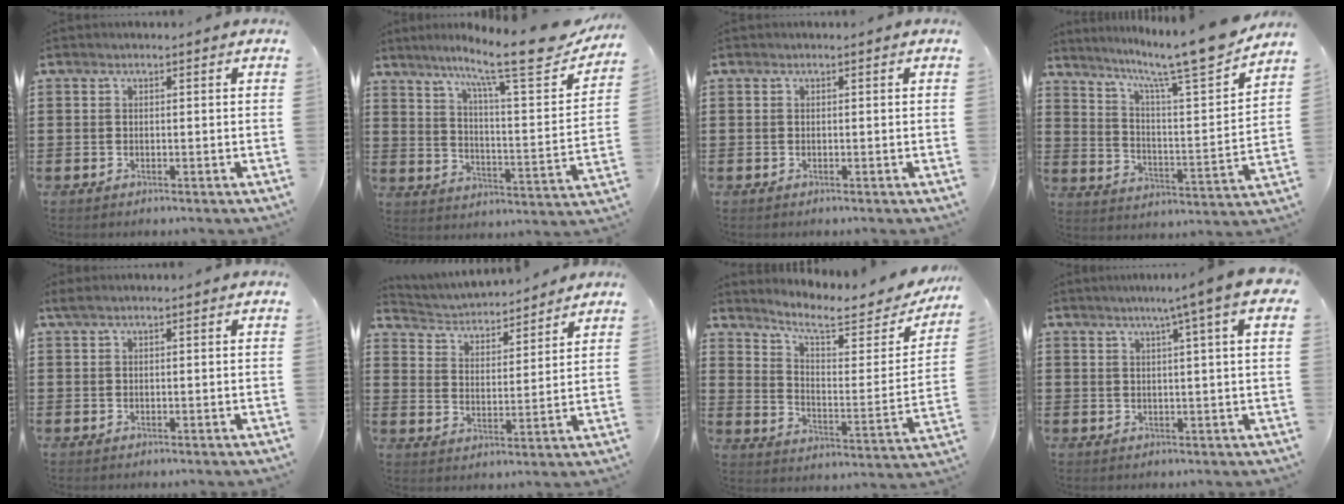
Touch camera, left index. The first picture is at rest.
{"total": 12.6, "force": [10.0, 0.6, 7.5], "torque": [-0.143, -0.072, 0.154]}
{"total": 0.0}
{"total": 10.1, "force": [8.9, -0.1, 4.9], "torque": [-0.106, -0.072, 0.136]}
{"total": 0.7, "force": [0.3, 0.1, 0.7], "torque": [-0.013, 0.000, 0.005]}
{"total": 3.4, "force": [3.4, 0.6, 0.1], "torque": [-0.025, -0.028, 0.052]}
{"total": 7.1, "force": [5.9, 1.4, 3.7], "torque": [-0.086, -0.044, 0.094]}
{"total": 6.1, "force": [3.2, -0.7, 5.1], "torque": [-0.096, -0.006, 0.048]}